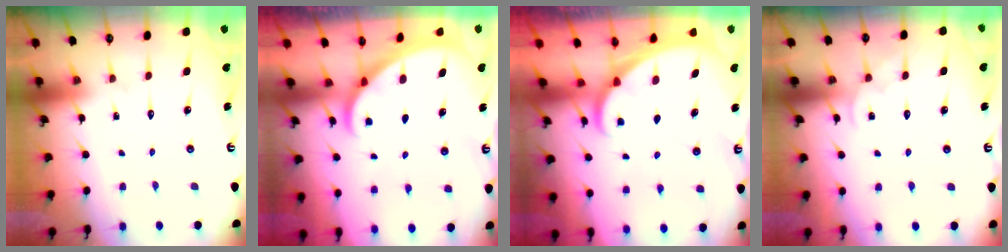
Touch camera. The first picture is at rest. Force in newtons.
{"total": 1.9, "press": 1.9, "slide": 0.1}
{"total": 1.8, "press": 1.8, "slide": 0.1}
{"total": 2.5, "press": 2.5, "slide": 0.4}